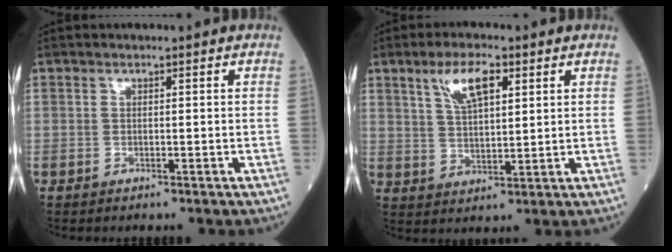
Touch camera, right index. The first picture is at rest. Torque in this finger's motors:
{"motor_torque": [0.19, 0.13, 0.13, 0.05]}